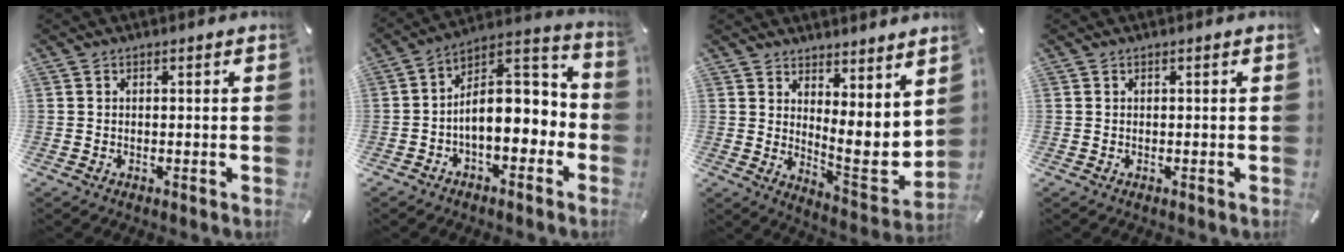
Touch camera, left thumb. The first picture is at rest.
{"total": 12.2, "force": [-1.3, 7.7, 9.3], "torque": [-0.133, -0.010, -0.023]}
{"total": 6.7, "force": [3.3, 3.2, 4.9], "torque": [-0.051, -0.067, 0.066]}
{"total": 0.0}